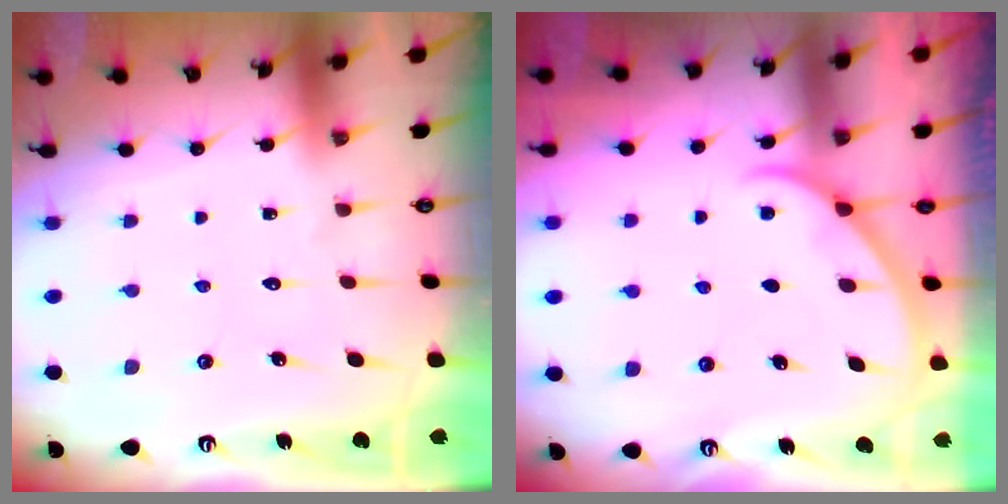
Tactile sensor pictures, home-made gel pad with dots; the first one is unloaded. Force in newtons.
{"total": 2.5, "press": 2.5, "slide": 0.2}